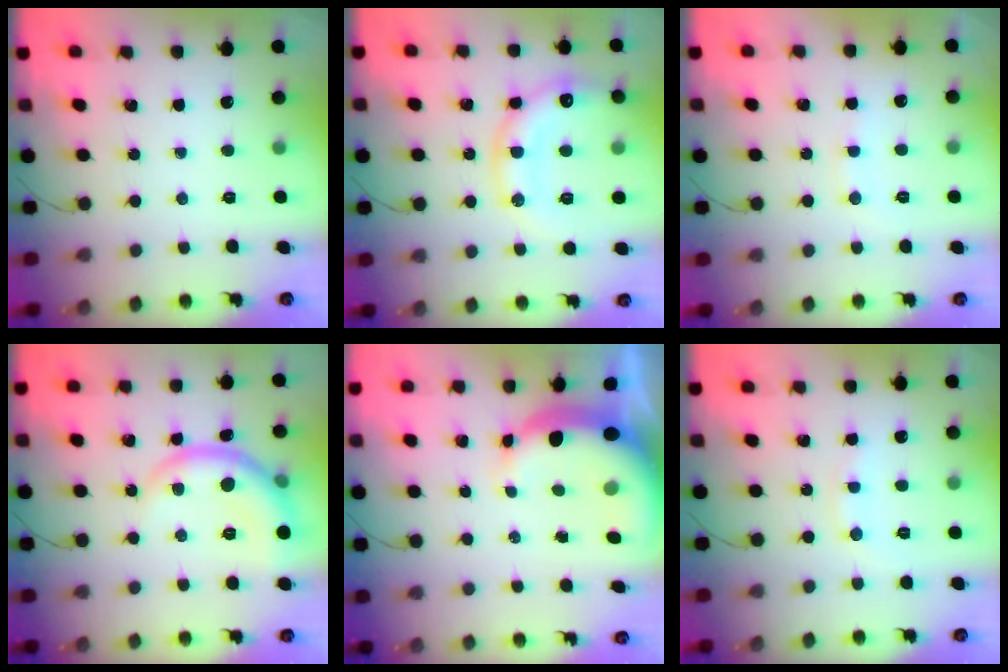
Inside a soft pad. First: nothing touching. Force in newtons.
{"total": 16.5, "press": 16.4, "slide": 2.1}
{"total": 7.3, "press": 7.1, "slide": 1.3}
{"total": 9.6, "press": 9.6, "slide": 1.1}
{"total": 7.8, "press": 7.5, "slide": 1.9}
{"total": 7.0, "press": 7.0, "slide": 0.8}